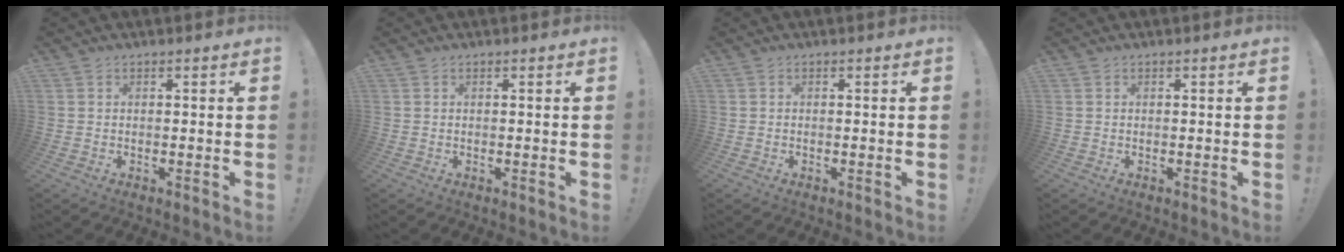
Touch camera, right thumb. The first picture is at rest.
{"total": 0.0}
{"total": 0.0}
{"total": 0.0}